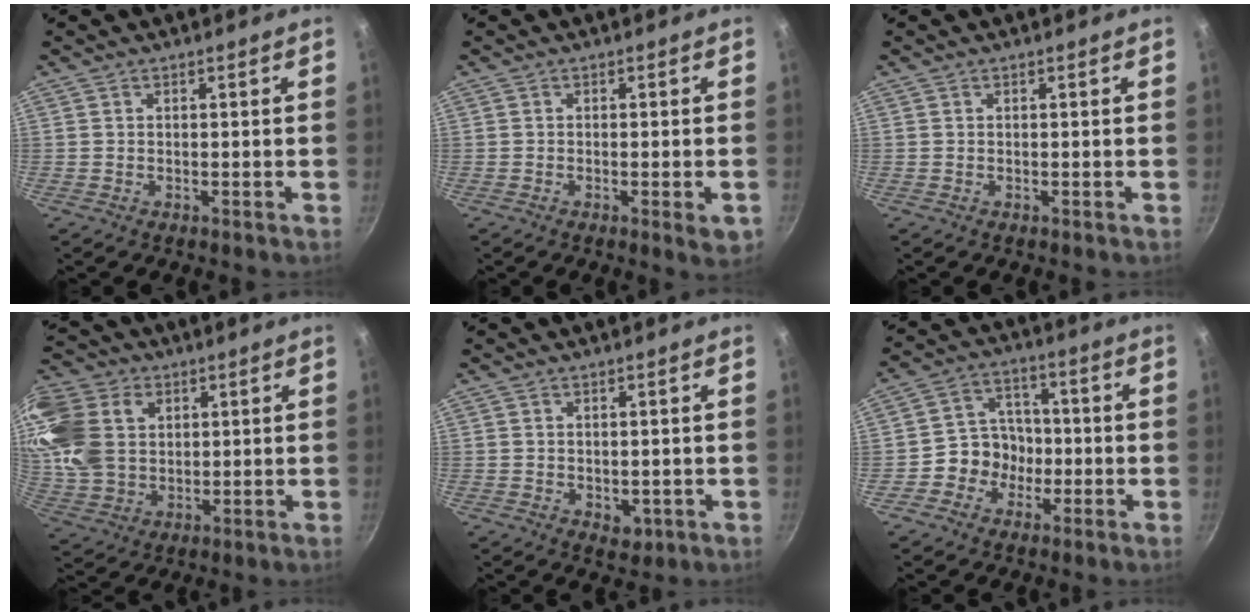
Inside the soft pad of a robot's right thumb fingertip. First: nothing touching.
{"total": 3.4, "force": [-1.1, 0.7, 3.1], "torque": [-0.046, -0.006, -0.016]}
{"total": 0.0}
{"total": 16.4, "force": [4.3, 12.4, 9.9], "torque": [-0.188, -0.005, 0.085]}
{"total": 2.6, "force": [-0.3, 1.9, 1.8], "torque": [-0.018, -0.005, 0.000]}
{"total": 7.9, "force": [-2.4, 7.1, 2.6], "torque": [0.002, 0.035, -0.051]}